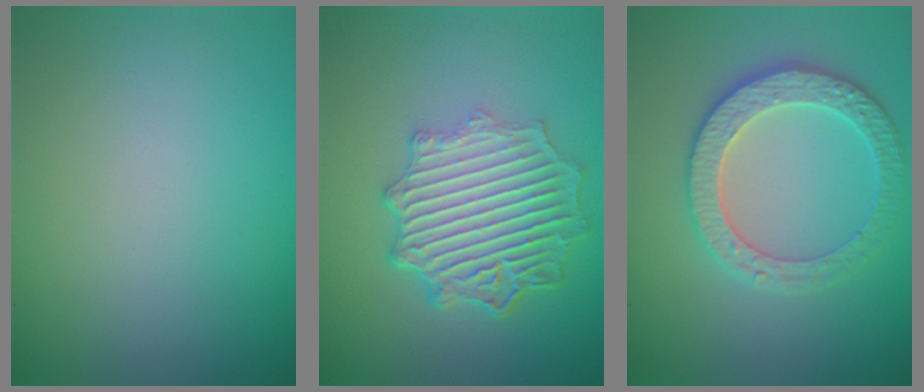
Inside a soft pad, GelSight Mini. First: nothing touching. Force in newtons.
{"total": 6.9, "press": 5.3, "slide": 4.4}
{"total": 3.9, "press": 3.9, "slide": 0.2}